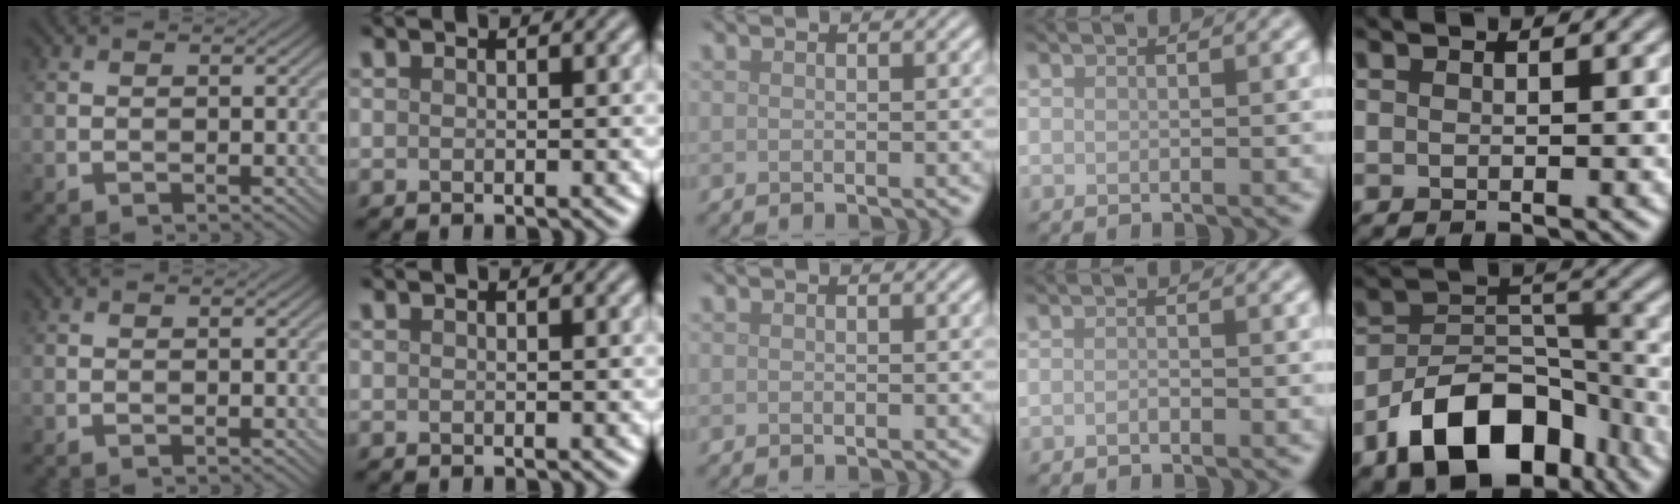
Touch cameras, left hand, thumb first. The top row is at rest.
{"ring": {"total": 0.5, "force": [-0.4, 0.1, 0.3], "torque": [-0.006, 0.000, -0.008]}, "little": {"total": 11.0, "force": [-6.5, 6.2, 6.4], "torque": [-0.105, -0.003, -0.117]}}